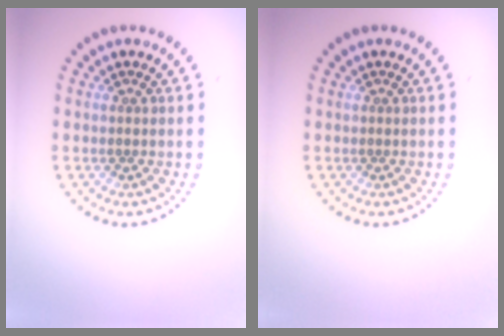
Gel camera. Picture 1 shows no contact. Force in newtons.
{"total": 0.0}